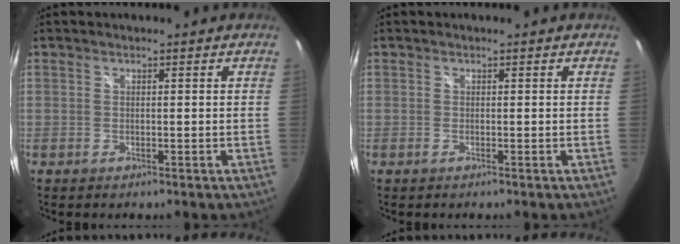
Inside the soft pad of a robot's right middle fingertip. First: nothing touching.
{"total": 0.0}